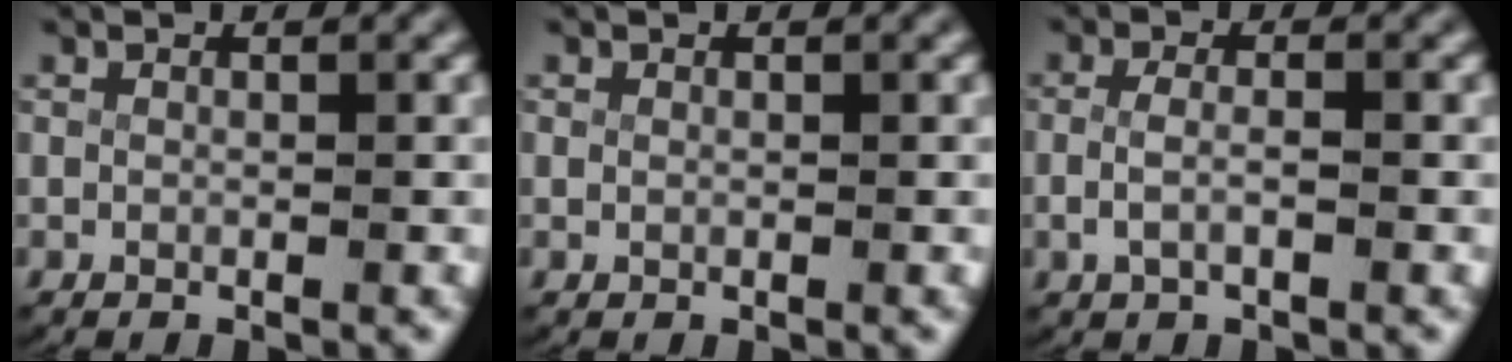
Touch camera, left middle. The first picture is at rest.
{"total": 0.0}
{"total": 2.2, "force": [-0.8, 1.0, 1.8], "torque": [-0.049, -0.010, -0.008]}